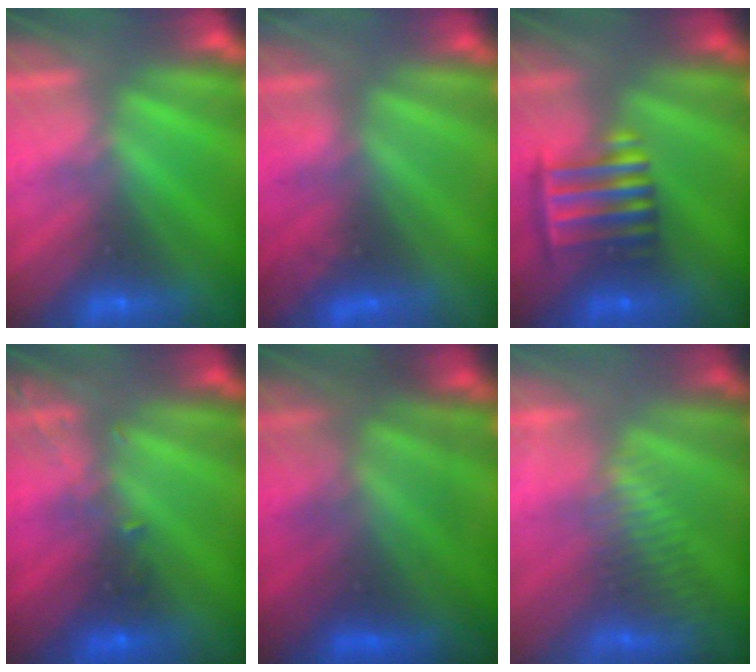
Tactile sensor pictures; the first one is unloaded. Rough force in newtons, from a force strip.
{"total": 3.9}
{"total": 9.0}
{"total": 2.8}
{"total": 4.2}
{"total": 3.5}